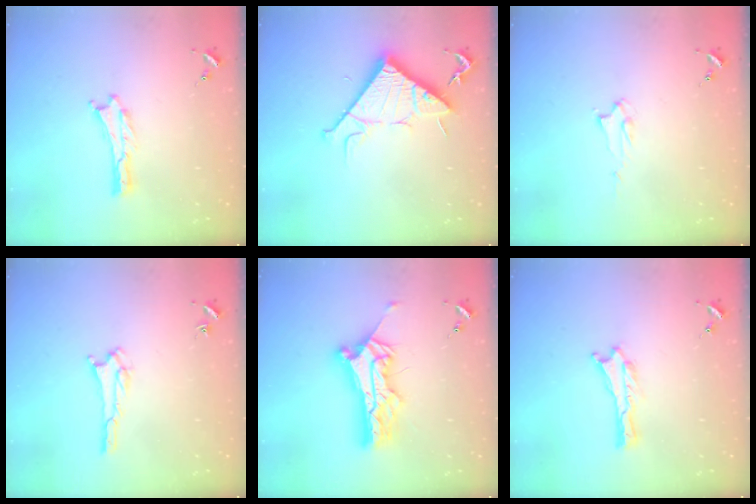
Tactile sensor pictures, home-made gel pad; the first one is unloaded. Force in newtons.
{"total": 10.2, "press": 10.2, "slide": 0.3}
{"total": 2.0, "press": 2.0, "slide": 0.2}
{"total": 1.8, "press": 1.8, "slide": 0.2}
{"total": 10.8, "press": 10.8, "slide": 0.9}
{"total": 0.0}